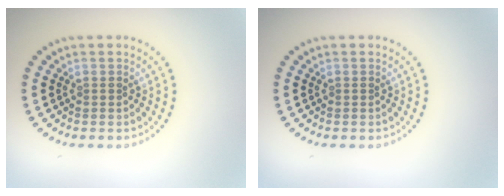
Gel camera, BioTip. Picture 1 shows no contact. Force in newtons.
{"total": 0.0}